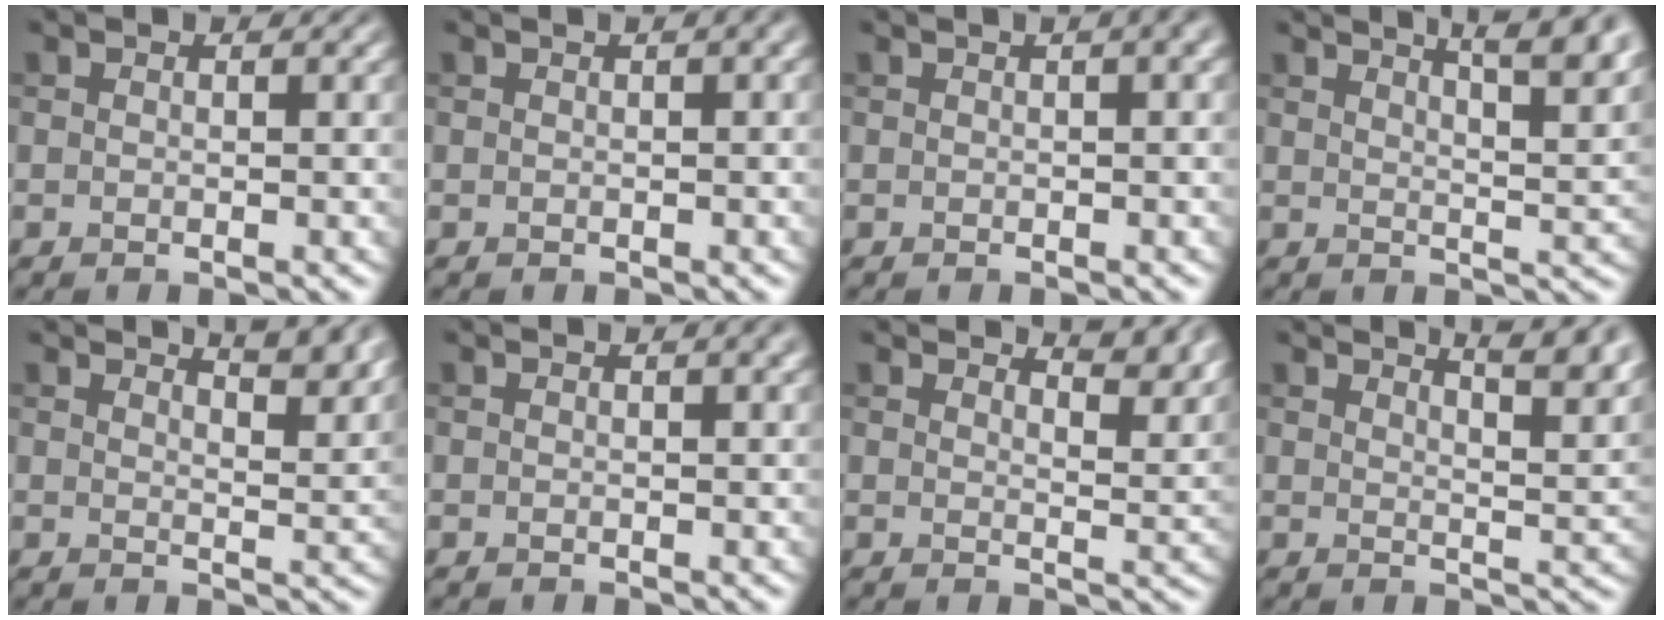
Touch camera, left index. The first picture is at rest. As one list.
[{"total": 2.6, "force": [0.9, 0.9, 2.2], "torque": [-0.017, 0.011, 0.008]}, {"total": 4.6, "force": [1.3, 1.9, 4.0], "torque": [-0.021, 0.022, 0.003]}, {"total": 9.5, "force": [6.3, 3.1, 6.4], "torque": [-0.035, 0.034, 0.050]}, {"total": 5.6, "force": [4.3, 1.7, 3.2], "torque": [-0.019, 0.017, 0.035]}, {"total": 1.9, "force": [1.0, 0.6, 1.5], "torque": [-0.013, 0.006, 0.008]}, {"total": 5.0, "force": [4.2, 1.3, 2.4], "torque": [-0.024, 0.001, 0.047]}, {"total": 7.5, "force": [5.4, 2.4, 4.6], "torque": [-0.023, 0.026, 0.042]}]